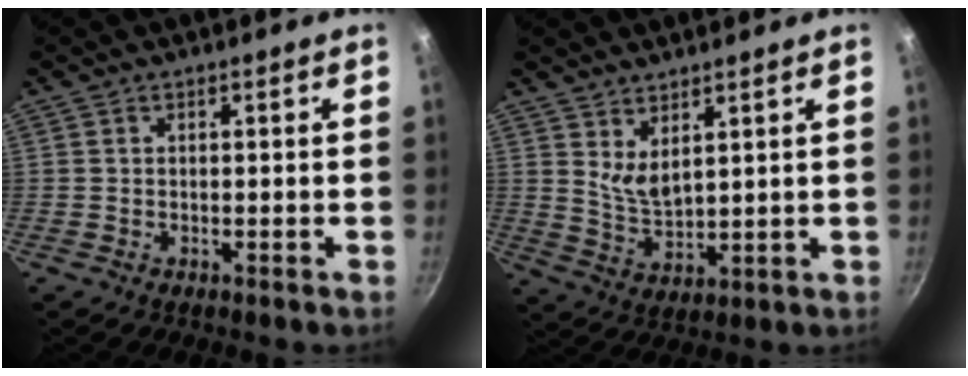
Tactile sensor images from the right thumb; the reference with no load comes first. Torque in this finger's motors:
{"motor_torque": [0.73, 0.63, -0.16, -0.07, 0.02]}